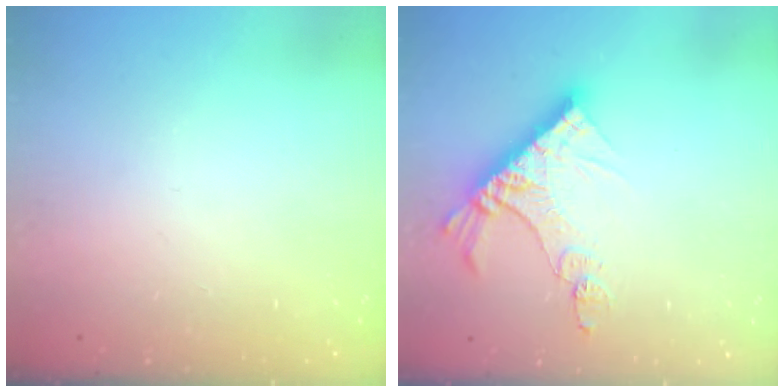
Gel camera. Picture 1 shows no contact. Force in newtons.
{"total": 12.6, "press": 12.6, "slide": 1.1}